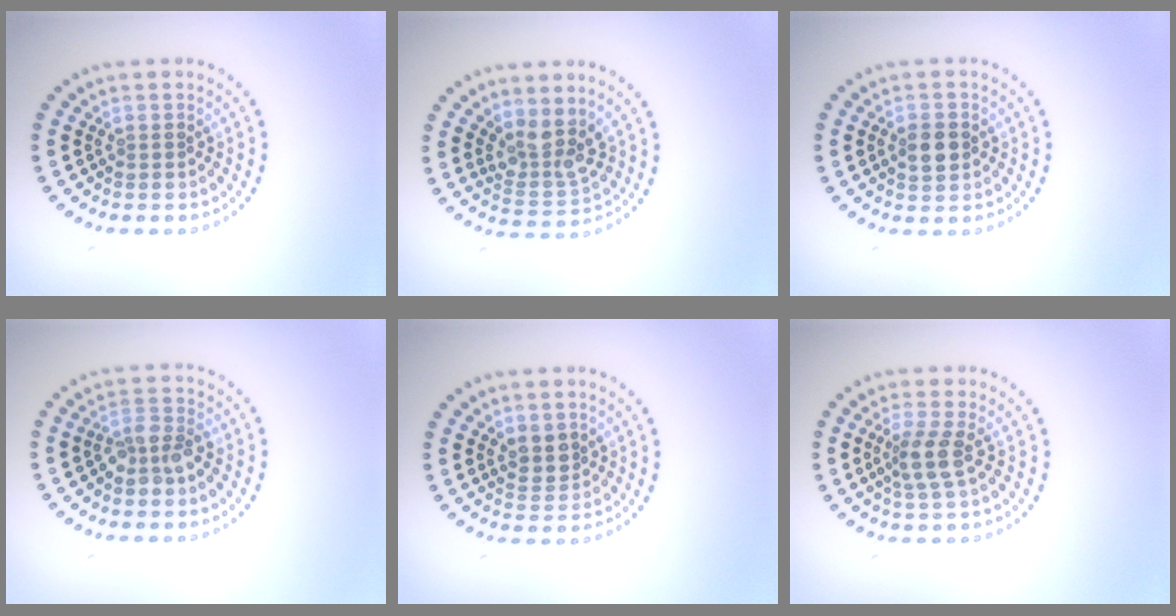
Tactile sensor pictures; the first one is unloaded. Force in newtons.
{"total": 3.5, "press": 2.8, "slide": 2.2}
{"total": 2.9, "press": 2.9, "slide": 0.1}
{"total": 2.6, "press": 2.2, "slide": 1.4}
{"total": 2.0, "press": 1.8, "slide": 0.8}
{"total": 2.5, "press": 1.9, "slide": 1.6}